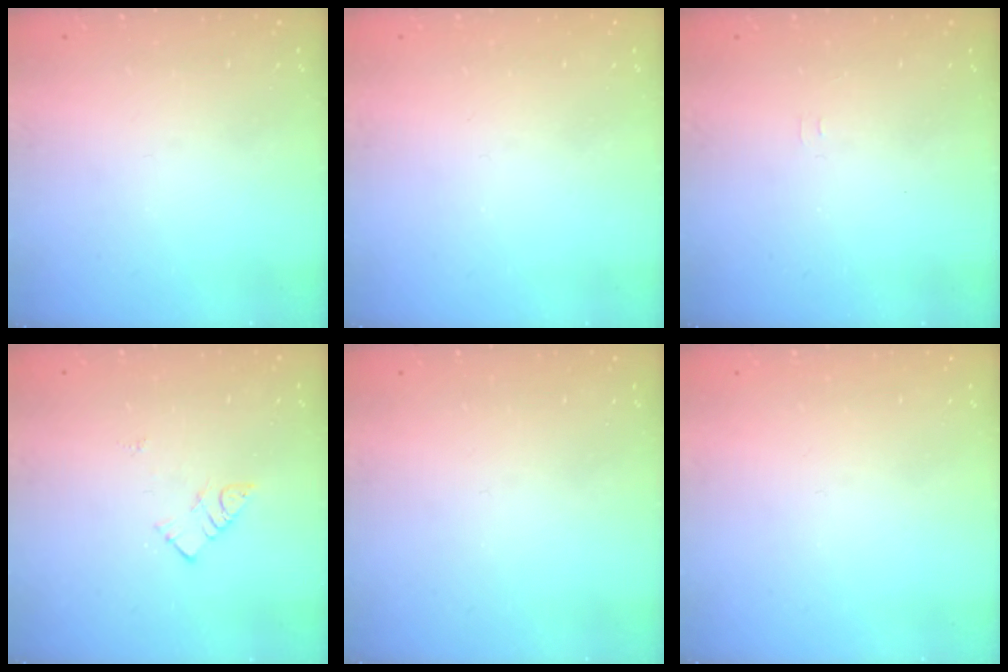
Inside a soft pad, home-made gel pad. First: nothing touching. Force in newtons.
{"total": 2.2, "press": 2.1, "slide": 0.4}
{"total": 3.4, "press": 3.3, "slide": 0.4}
{"total": 5.6, "press": 5.6, "slide": 0.1}
{"total": 0.0}
{"total": 0.0}